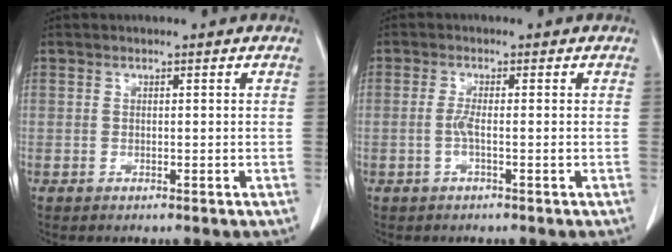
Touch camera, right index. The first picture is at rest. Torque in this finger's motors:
{"motor_torque": [0.44, -0.25, 0.20, 0.05]}